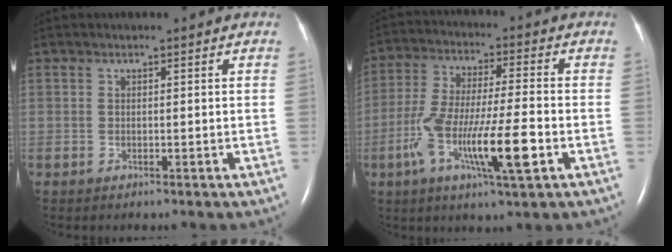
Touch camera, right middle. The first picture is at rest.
{"total": 13.2, "force": [-4.5, 1.3, 12.3], "torque": [-0.240, -0.010, -0.082]}